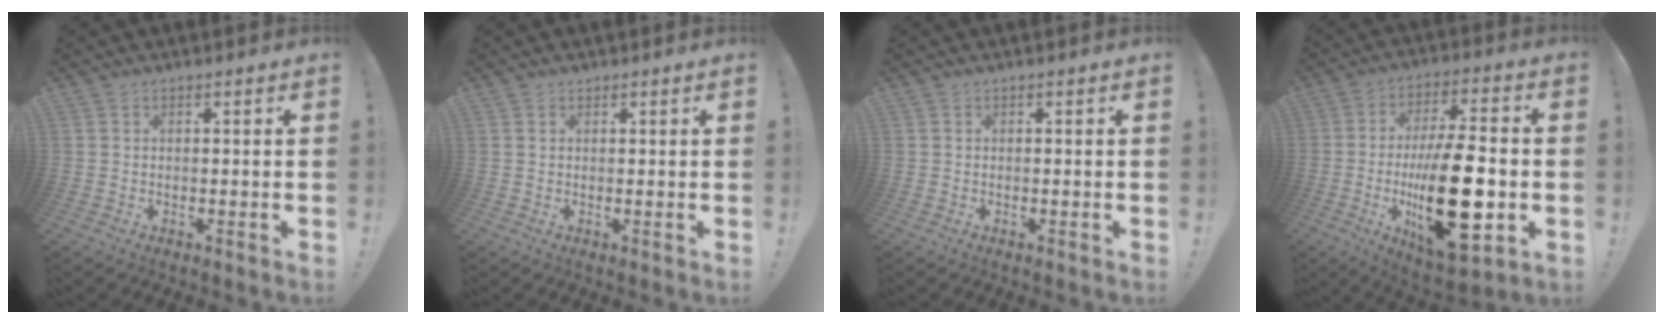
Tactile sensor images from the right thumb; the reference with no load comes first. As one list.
[{"total": 0.9, "force": [0.7, 0.6, 0.2], "torque": [-0.001, 0.000, 0.012]}, {"total": 0.0}, {"total": 25.4, "force": [-4.3, 10.1, 23.0], "torque": [-0.395, 0.000, -0.061]}]